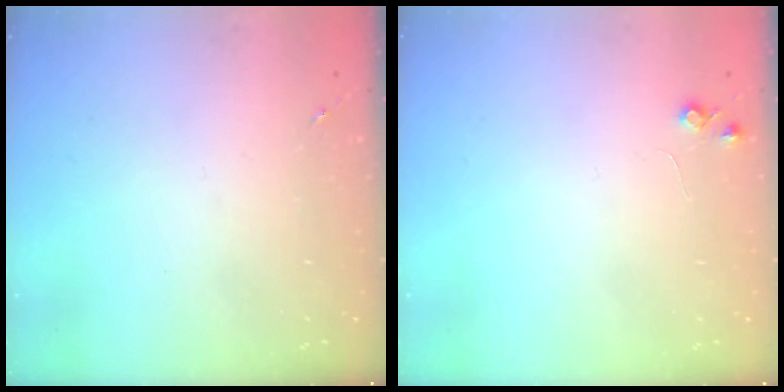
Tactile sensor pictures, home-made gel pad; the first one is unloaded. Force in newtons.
{"total": 4.9, "press": 4.8, "slide": 0.8}